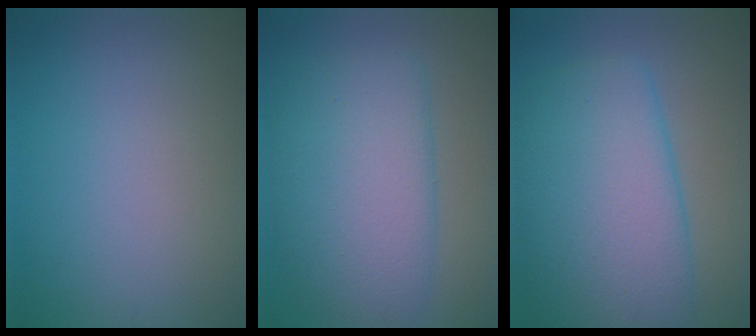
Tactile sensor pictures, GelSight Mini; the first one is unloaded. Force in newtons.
{"total": 7.0, "press": 7.0, "slide": 0.3}
{"total": 9.5, "press": 9.5, "slide": 0.2}